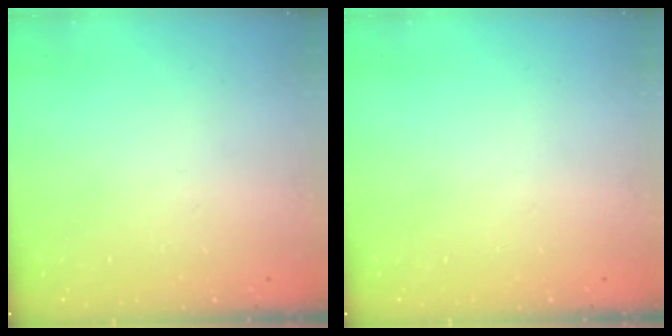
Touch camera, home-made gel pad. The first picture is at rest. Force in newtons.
{"total": 0.0}